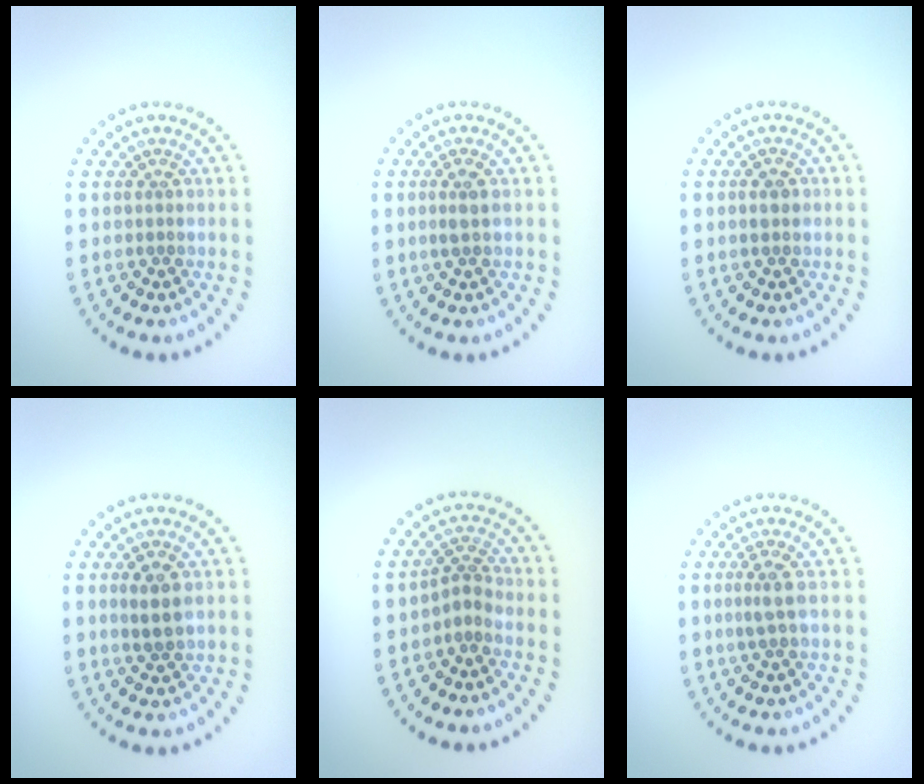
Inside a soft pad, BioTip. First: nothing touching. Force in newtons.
{"total": 1.5, "press": 1.4, "slide": 0.6}
{"total": 0.9, "press": 0.9, "slide": 0.0}
{"total": 1.8, "press": 1.7, "slide": 0.5}
{"total": 1.9, "press": 1.3, "slide": 1.5}
{"total": 1.6, "press": 1.4, "slide": 0.9}